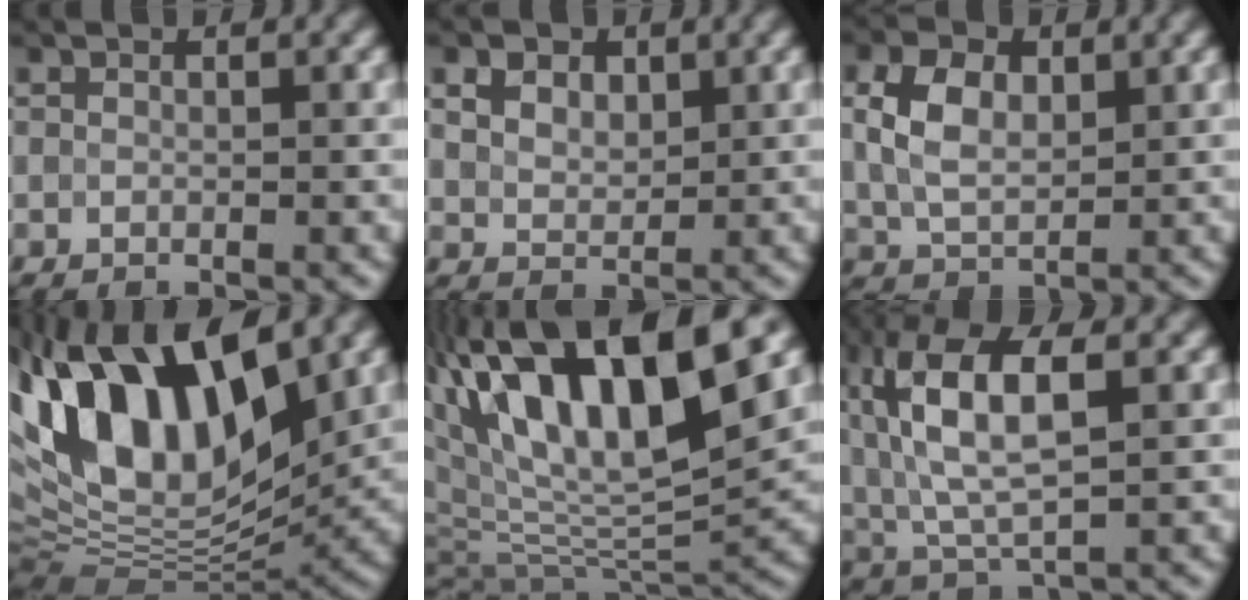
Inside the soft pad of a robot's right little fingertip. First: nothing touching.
{"total": 5.1, "force": [3.0, 3.1, 2.8], "torque": [-0.072, 0.016, 0.048]}
{"total": 4.7, "force": [1.5, 2.9, 3.4], "torque": [-0.080, 0.011, 0.030]}
{"total": 15.6, "force": [5.5, 7.5, 12.5], "torque": [-0.244, 0.034, 0.092]}
{"total": 16.0, "force": [7.5, 5.7, 12.9], "torque": [-0.231, 0.031, 0.136]}
{"total": 9.9, "force": [2.7, 4.0, 8.6], "torque": [-0.192, 0.023, 0.053]}